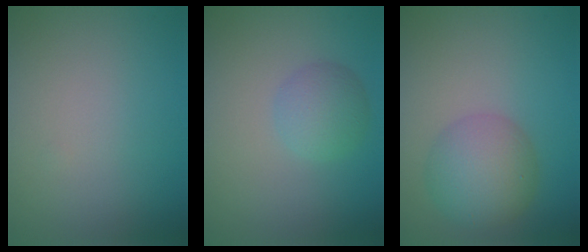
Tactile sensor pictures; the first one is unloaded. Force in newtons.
{"total": 2.6, "press": 2.6, "slide": 0.1}
{"total": 4.9, "press": 4.9, "slide": 0.1}